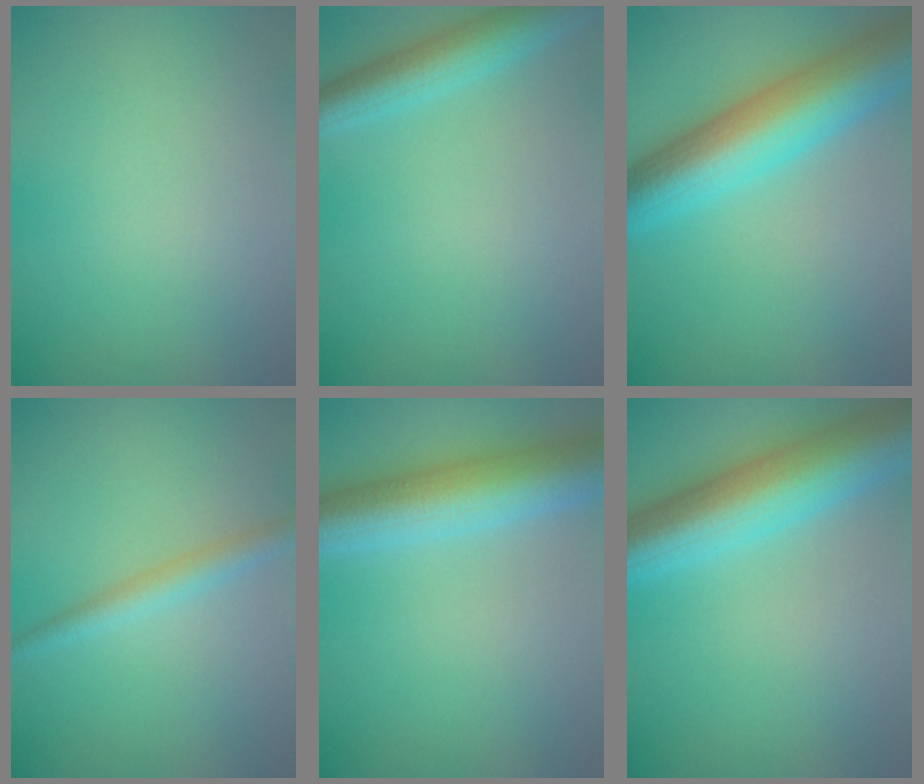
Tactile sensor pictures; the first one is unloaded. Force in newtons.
{"total": 4.2, "press": 4.2, "slide": 0.2}
{"total": 9.4, "press": 9.4, "slide": 0.3}
{"total": 2.1, "press": 2.1, "slide": 0.0}
{"total": 7.5, "press": 7.5, "slide": 0.1}
{"total": 9.2, "press": 9.2, "slide": 0.2}